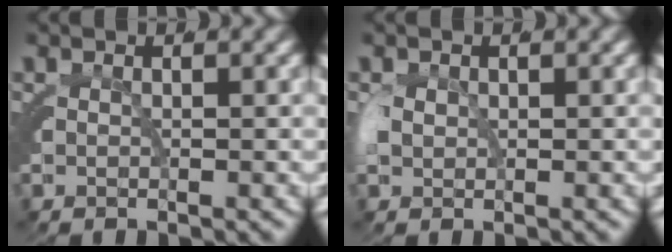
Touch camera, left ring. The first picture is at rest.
{"total": 0.8, "force": [0.3, 0.3, 0.7], "torque": [-0.030, -0.002, 0.011]}